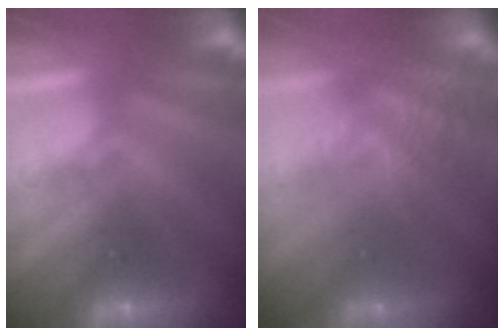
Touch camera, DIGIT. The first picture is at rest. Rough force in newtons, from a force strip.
{"total": 4.7}